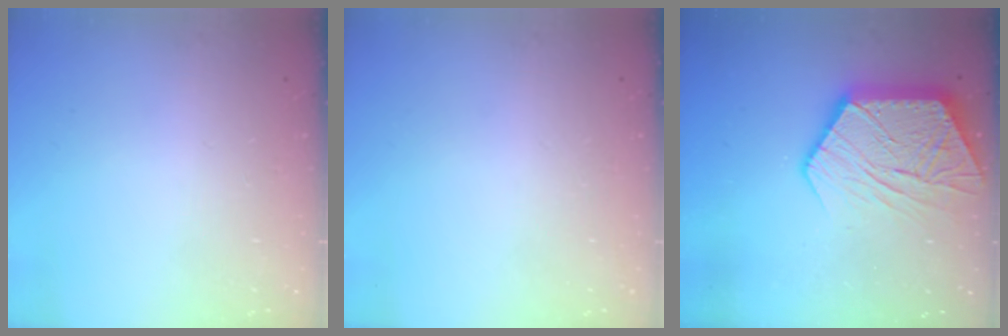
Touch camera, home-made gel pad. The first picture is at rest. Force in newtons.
{"total": 0.0}
{"total": 17.4, "press": 17.4, "slide": 1.1}